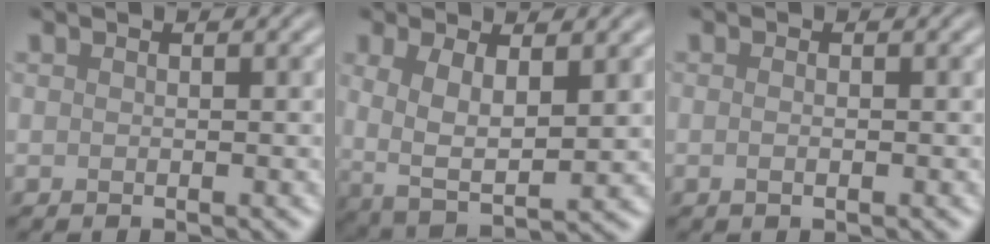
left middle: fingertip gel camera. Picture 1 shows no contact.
{"total": 5.0, "force": [0.8, 2.1, 4.5], "torque": [-0.093, -0.011, 0.017]}
{"total": 0.8, "force": [-0.2, 0.3, 0.7], "torque": [-0.014, -0.003, -0.003]}